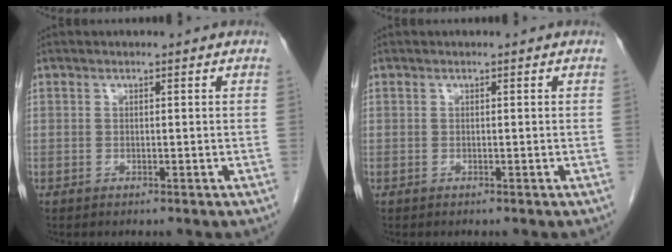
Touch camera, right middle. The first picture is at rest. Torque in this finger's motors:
{"motor_torque": [0.27, 0.15, 0.01, 0.00]}